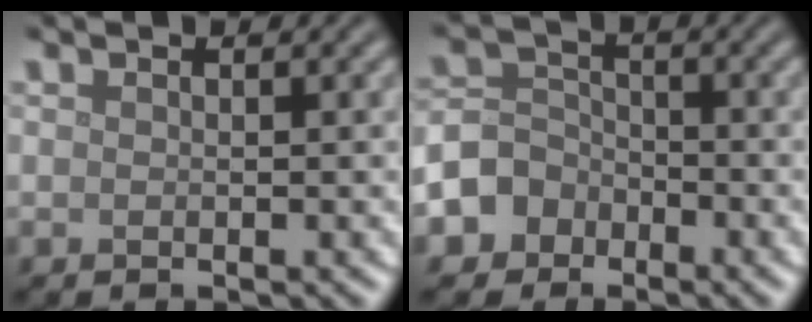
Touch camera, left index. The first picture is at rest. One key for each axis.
{"total": 4.4, "fx": -2.6, "fy": 3.5, "fz": 0.9, "tx": 0.003, "ty": 0.003, "tz": -0.064}